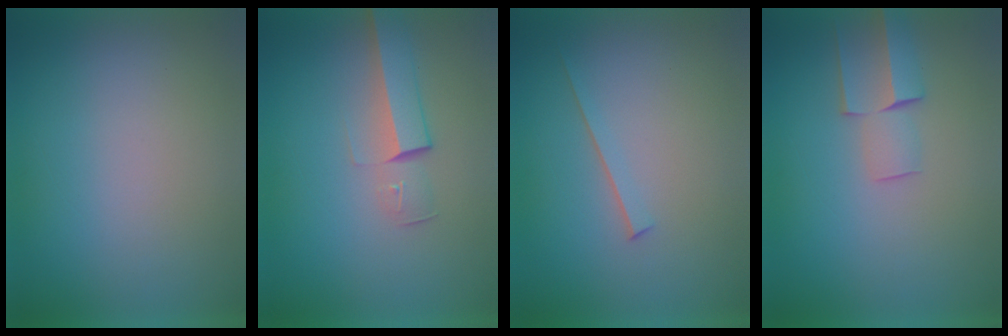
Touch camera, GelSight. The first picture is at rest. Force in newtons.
{"total": 2.9}
{"total": 1.6}
{"total": 2.6}